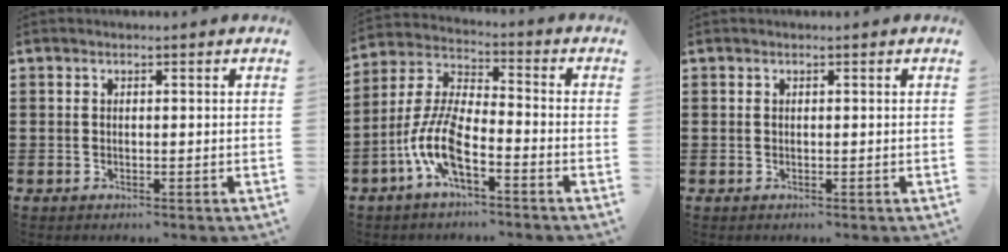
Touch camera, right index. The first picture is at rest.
{"total": 9.0, "force": [-4.7, 2.4, 7.3], "torque": [-0.185, -0.015, -0.096]}
{"total": 0.0}